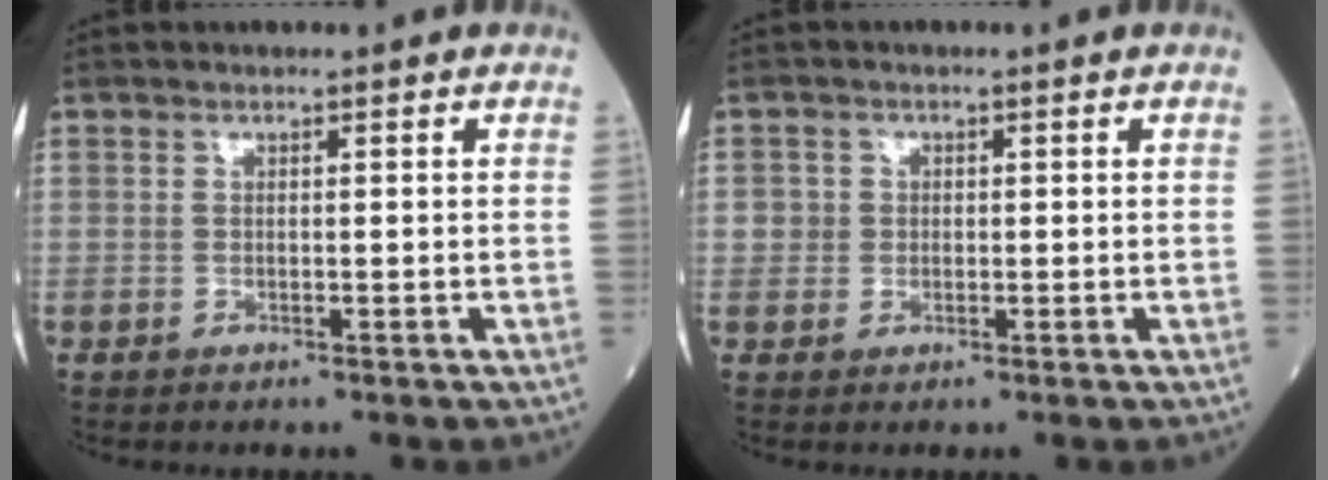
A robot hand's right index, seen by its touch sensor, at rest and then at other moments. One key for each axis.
{"total": 2.0, "fx": 0.0, "fy": 2.0, "fz": 0.2, "tx": 0.004, "ty": 0.007, "tz": -0.003}